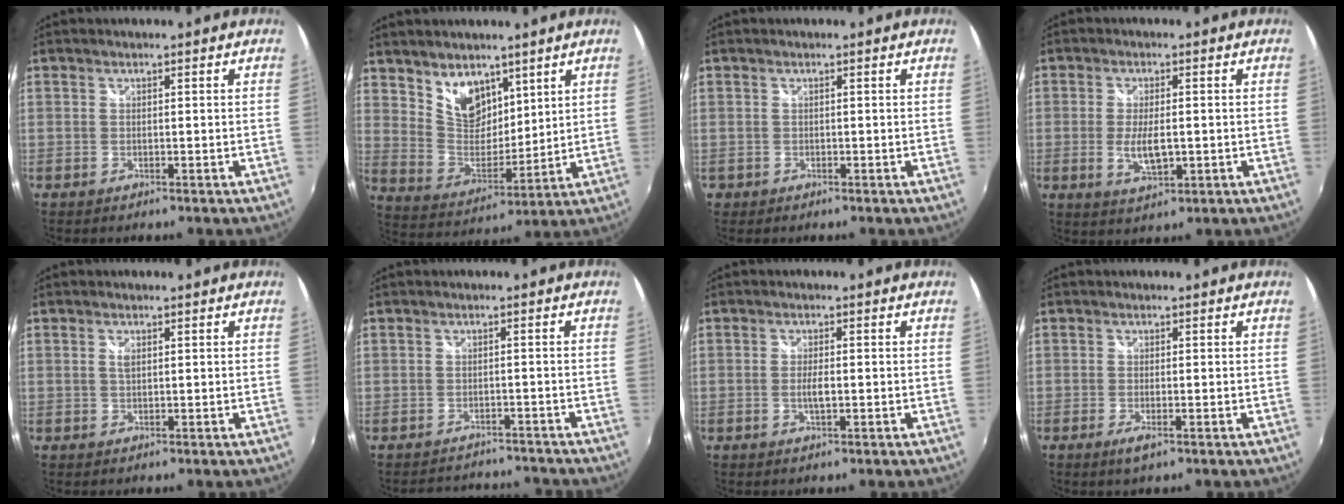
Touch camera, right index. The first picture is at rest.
{"total": 10.8, "force": [7.0, 6.5, 5.0], "torque": [-0.083, 0.001, 0.146]}
{"total": 1.1, "force": [-0.2, 1.1, 0.0], "torque": [-0.004, 0.003, 0.001]}
{"total": 5.9, "force": [-0.9, 2.3, 5.4], "torque": [-0.103, -0.009, -0.013]}
{"total": 1.3, "force": [0.4, 0.6, 1.1], "torque": [-0.022, 0.000, 0.006]}
{"total": 7.7, "force": [-6.9, 2.9, 1.6], "torque": [-0.031, 0.018, -0.089]}
{"total": 2.5, "force": [-0.5, 0.6, 2.4], "torque": [-0.044, -0.002, -0.008]}
{"total": 2.4, "force": [-1.1, 0.4, 2.1], "torque": [-0.039, -0.007, -0.017]}